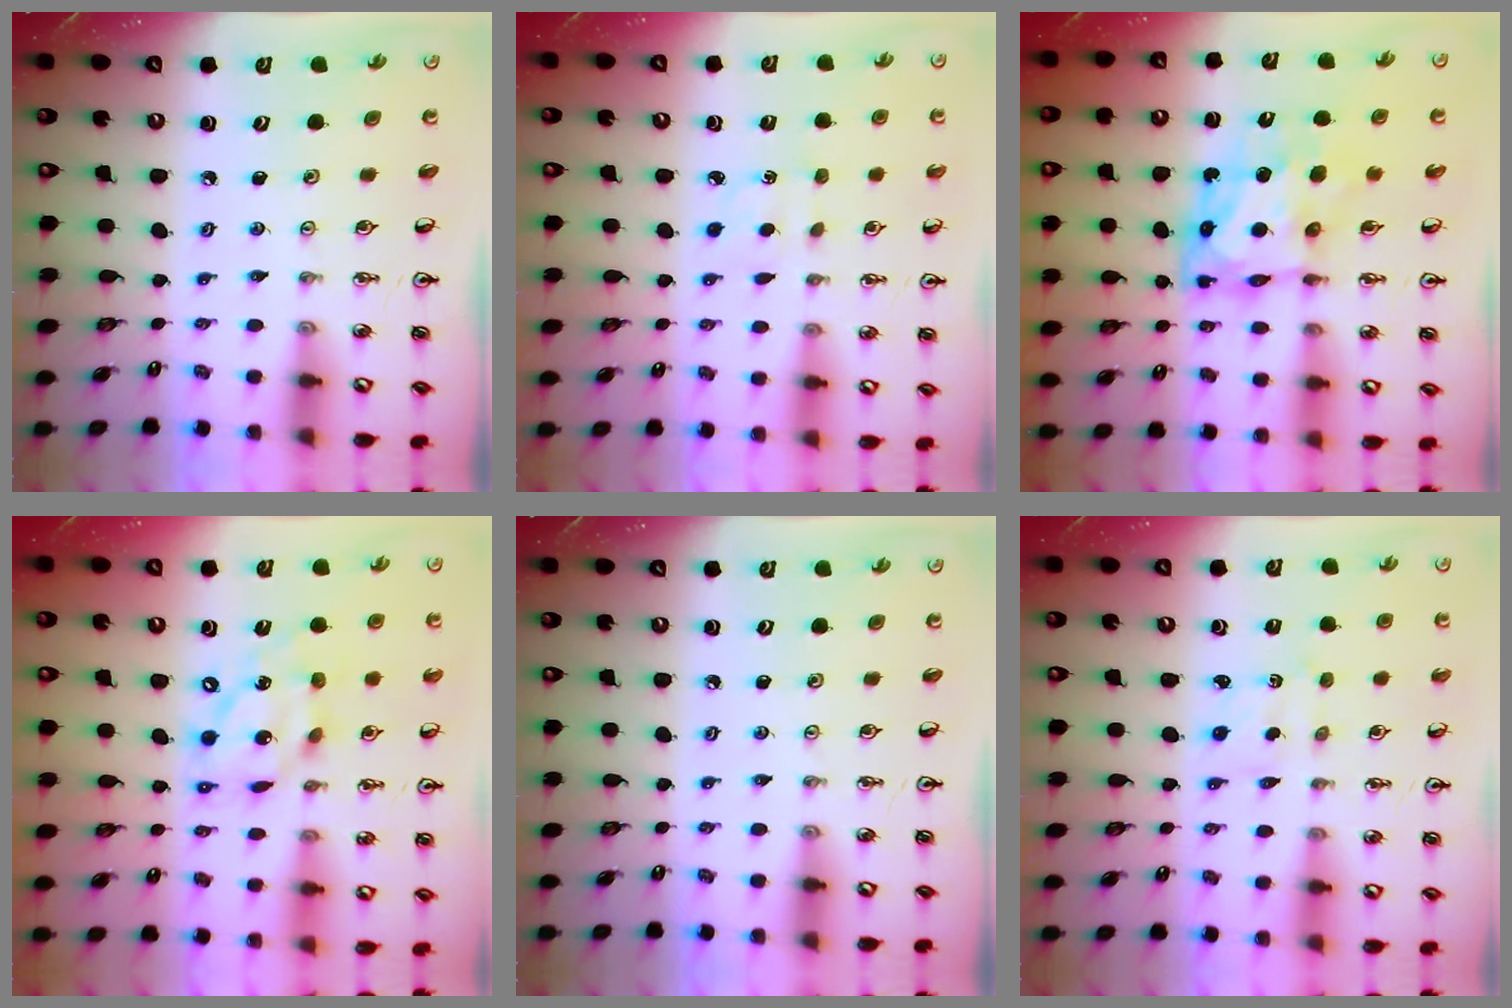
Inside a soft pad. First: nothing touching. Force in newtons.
{"total": 2.9, "press": 2.9, "slide": 0.5}
{"total": 8.8, "press": 8.7, "slide": 1.2}
{"total": 13.5, "press": 13.4, "slide": 0.9}
{"total": 0.0}
{"total": 1.5, "press": 1.3, "slide": 0.7}